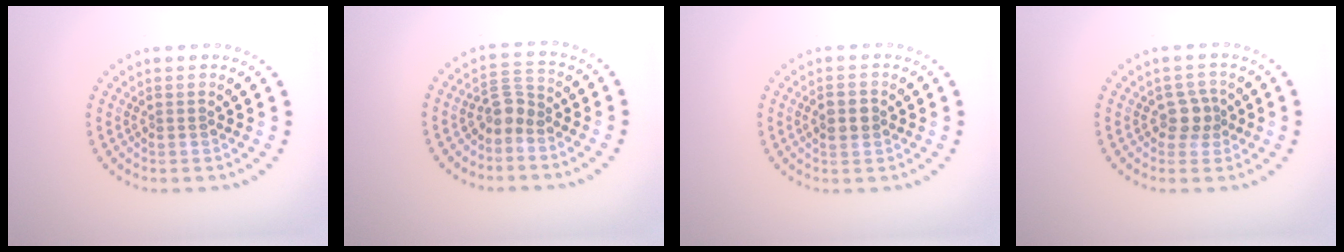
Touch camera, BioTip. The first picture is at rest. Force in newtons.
{"total": 2.4, "press": 1.9, "slide": 1.5}
{"total": 2.4, "press": 2.4, "slide": 0.0}
{"total": 2.1, "press": 1.7, "slide": 1.2}